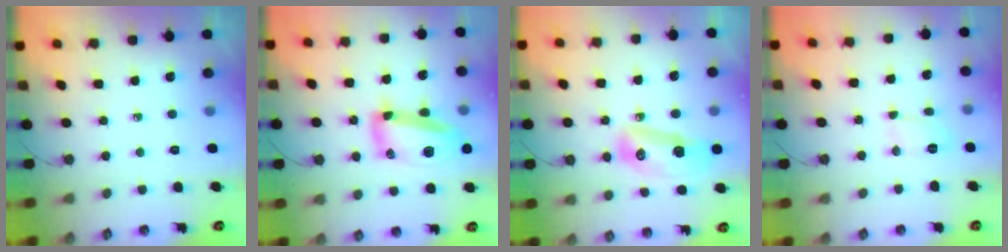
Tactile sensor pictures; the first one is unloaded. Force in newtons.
{"total": 14.8, "press": 14.8, "slide": 1.4}
{"total": 12.0, "press": 11.8, "slide": 2.1}
{"total": 6.0, "press": 6.0, "slide": 0.6}